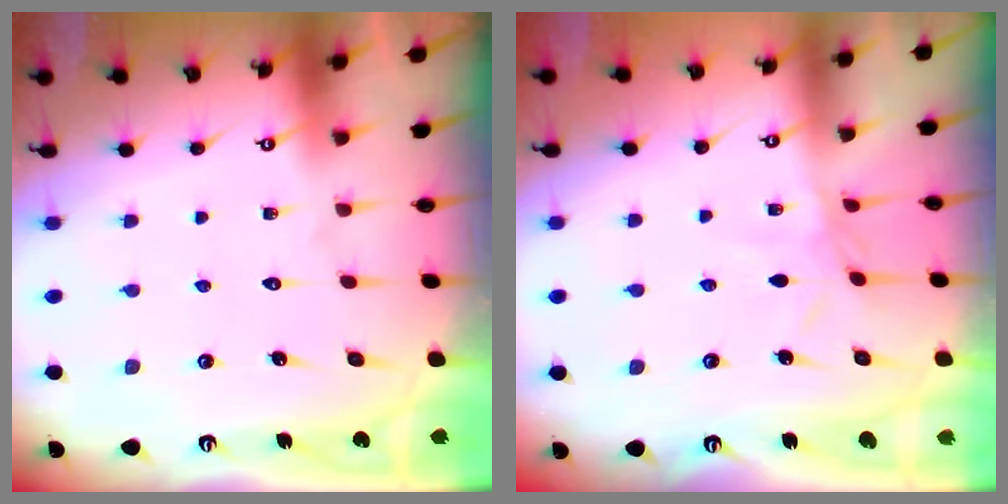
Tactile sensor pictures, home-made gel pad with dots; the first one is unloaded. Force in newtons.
{"total": 4.1, "press": 4.1, "slide": 0.4}